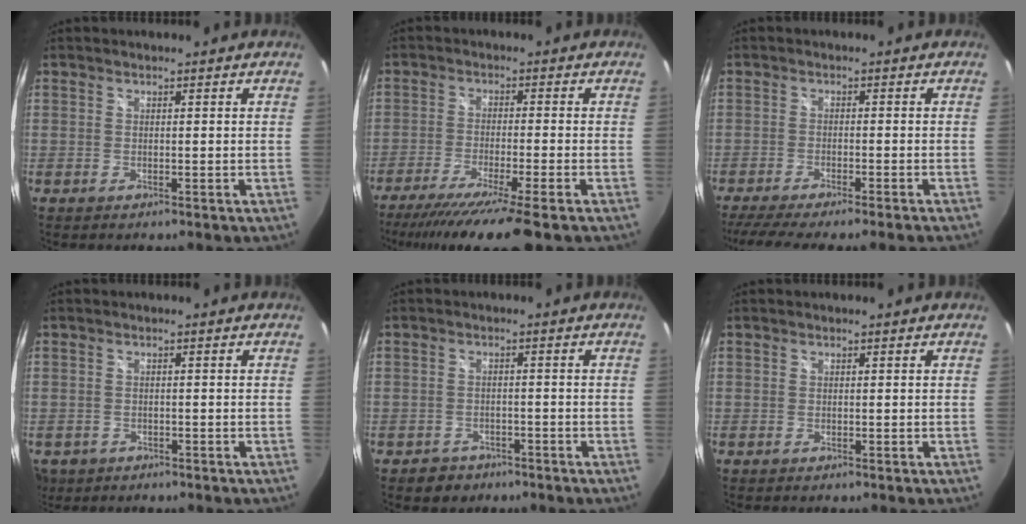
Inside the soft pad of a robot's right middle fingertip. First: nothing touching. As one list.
[{"total": 14.1, "force": [-11.3, -0.8, 8.3], "torque": [-0.159, -0.046, -0.181]}, {"total": 9.4, "force": [-8.1, -0.9, 4.8], "torque": [-0.104, -0.034, -0.126]}, {"total": 5.9, "force": [-2.7, 4.7, 2.5], "torque": [-0.067, -0.014, -0.036]}, {"total": 4.1, "force": [-2.8, 3.0, 0.7], "torque": [-0.026, -0.001, -0.037]}, {"total": 0.0}]